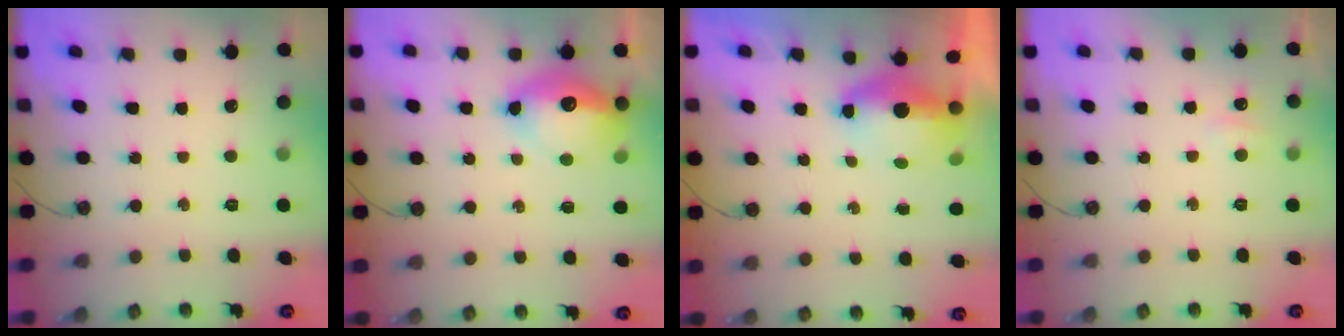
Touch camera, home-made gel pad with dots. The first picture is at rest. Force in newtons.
{"total": 14.1, "press": 14.1, "slide": 1.3}
{"total": 6.5, "press": 6.3, "slide": 1.4}
{"total": 3.6, "press": 3.5, "slide": 0.5}